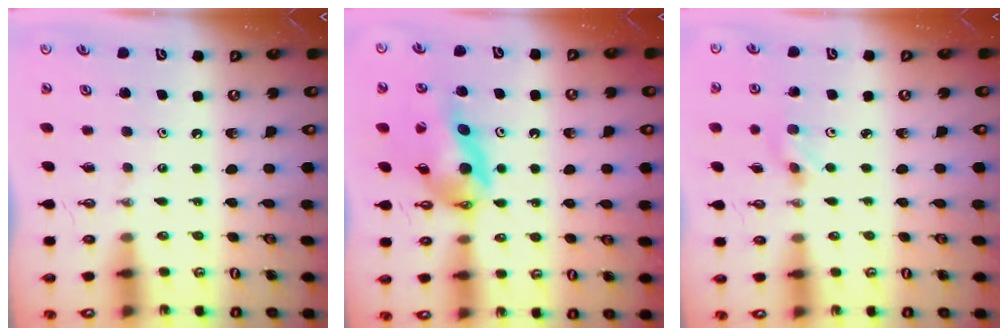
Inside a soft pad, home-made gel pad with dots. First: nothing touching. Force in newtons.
{"total": 12.6, "press": 12.5, "slide": 1.6}
{"total": 2.1, "press": 2.0, "slide": 0.6}